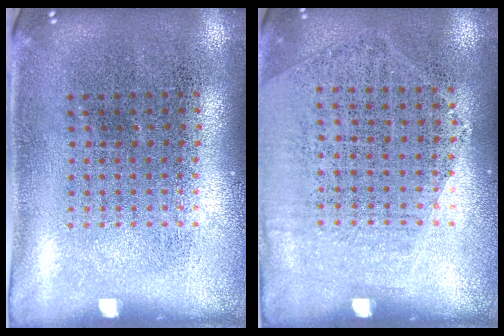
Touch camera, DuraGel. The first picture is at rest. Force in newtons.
{"total": 1.2, "press": 1.0, "slide": 0.7}